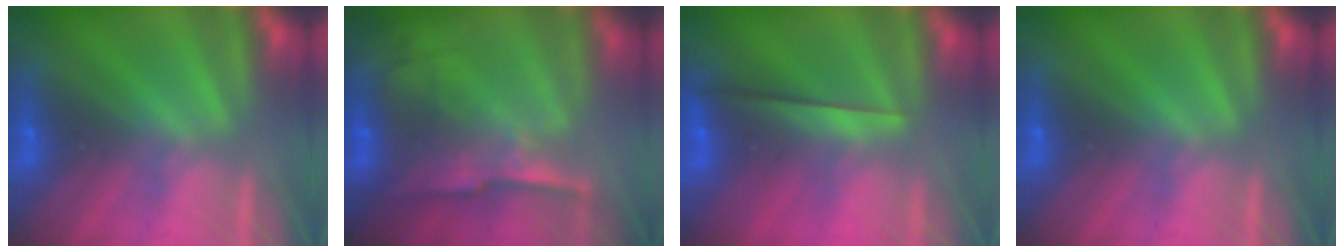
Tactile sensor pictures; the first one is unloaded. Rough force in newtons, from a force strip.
{"total": 7.3}
{"total": 2.3}
{"total": 0.0}